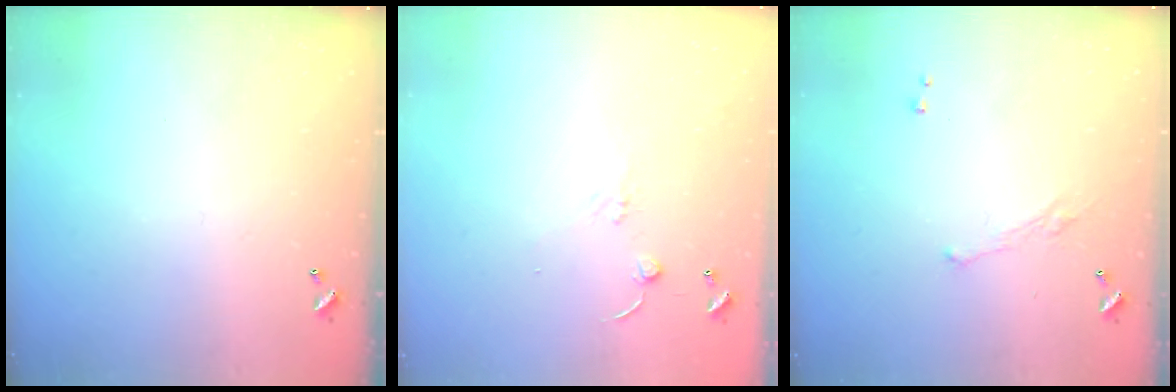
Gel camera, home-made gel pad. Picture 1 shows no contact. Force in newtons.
{"total": 7.1, "press": 7.1, "slide": 0.6}
{"total": 1.9, "press": 1.7, "slide": 0.8}